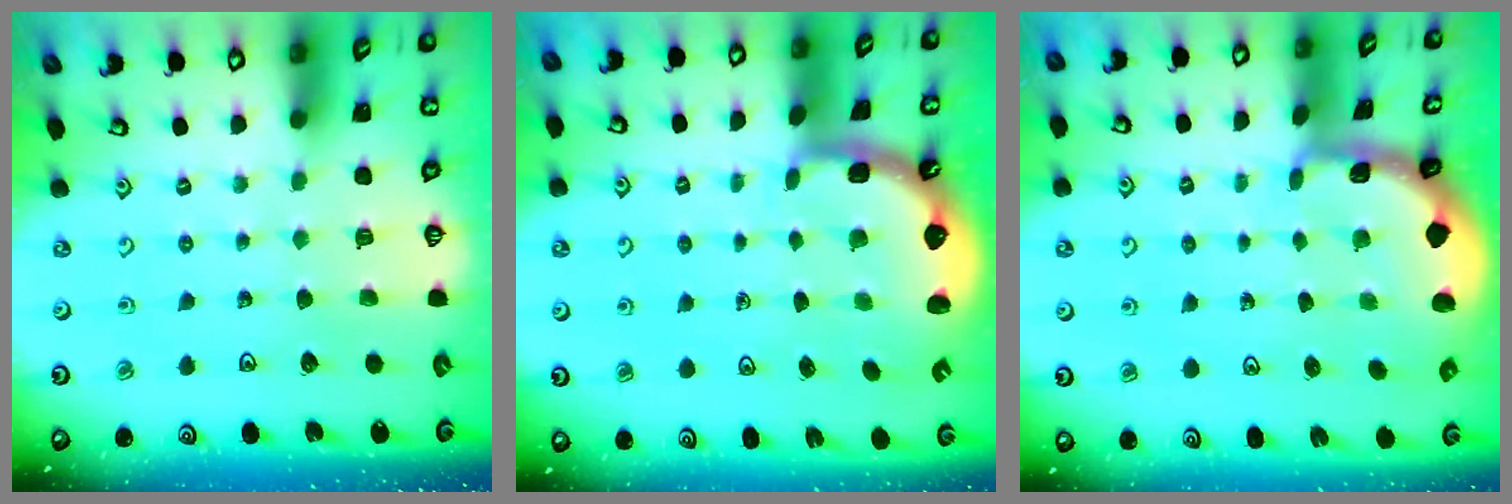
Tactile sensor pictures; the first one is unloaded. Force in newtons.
{"total": 2.6, "press": 1.3, "slide": 2.2}
{"total": 2.3, "press": 2.3, "slide": 0.3}